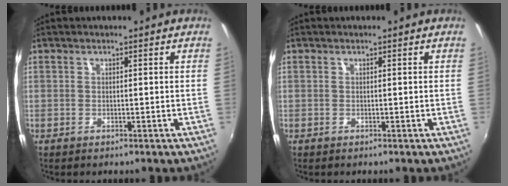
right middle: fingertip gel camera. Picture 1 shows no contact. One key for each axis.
{"total": 0.0}